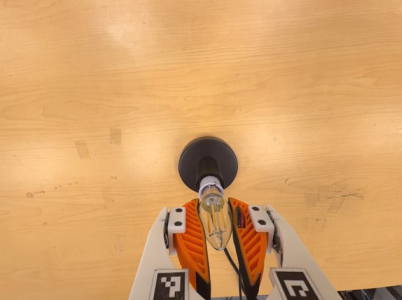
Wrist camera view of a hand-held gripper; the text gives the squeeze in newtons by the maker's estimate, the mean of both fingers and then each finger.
{"total": 21.9, "left": 22.5, "right": 21.4}